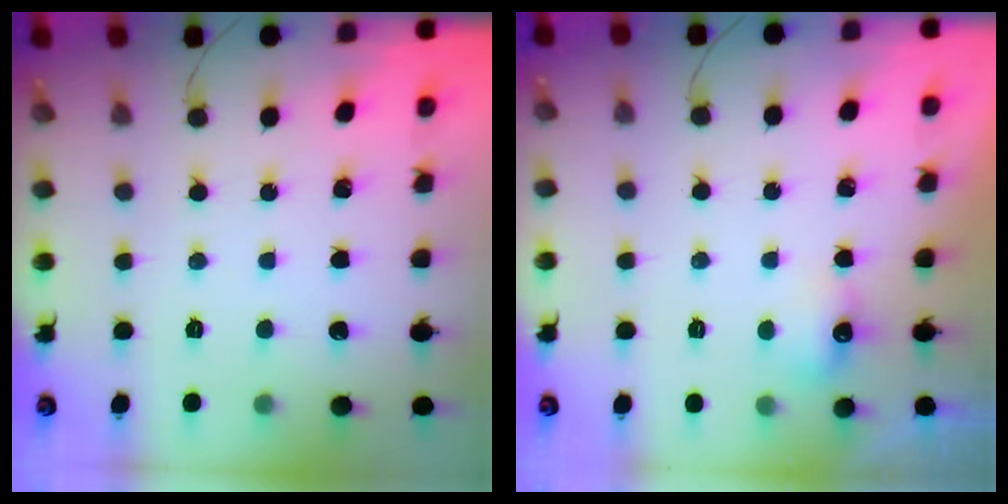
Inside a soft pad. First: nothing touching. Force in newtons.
{"total": 5.1, "press": 5.0, "slide": 1.0}